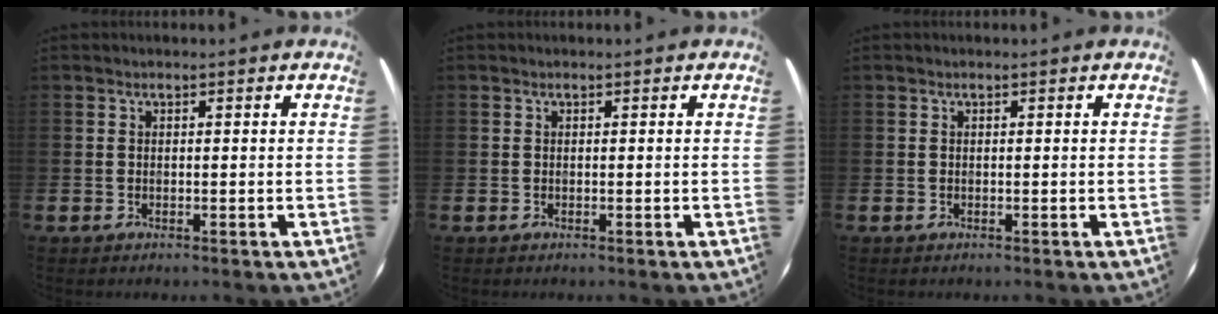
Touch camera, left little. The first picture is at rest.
{"total": 0.0}
{"total": 0.0}